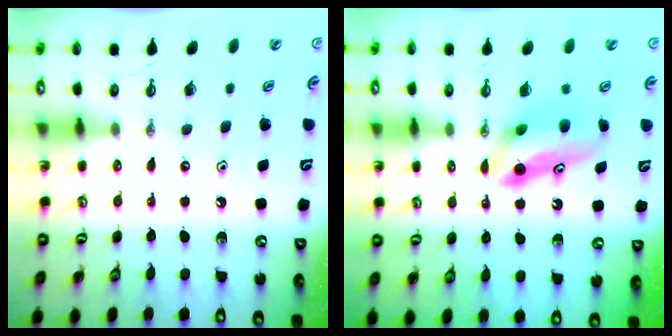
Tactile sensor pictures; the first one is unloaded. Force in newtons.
{"total": 8.1, "press": 7.9, "slide": 1.3}